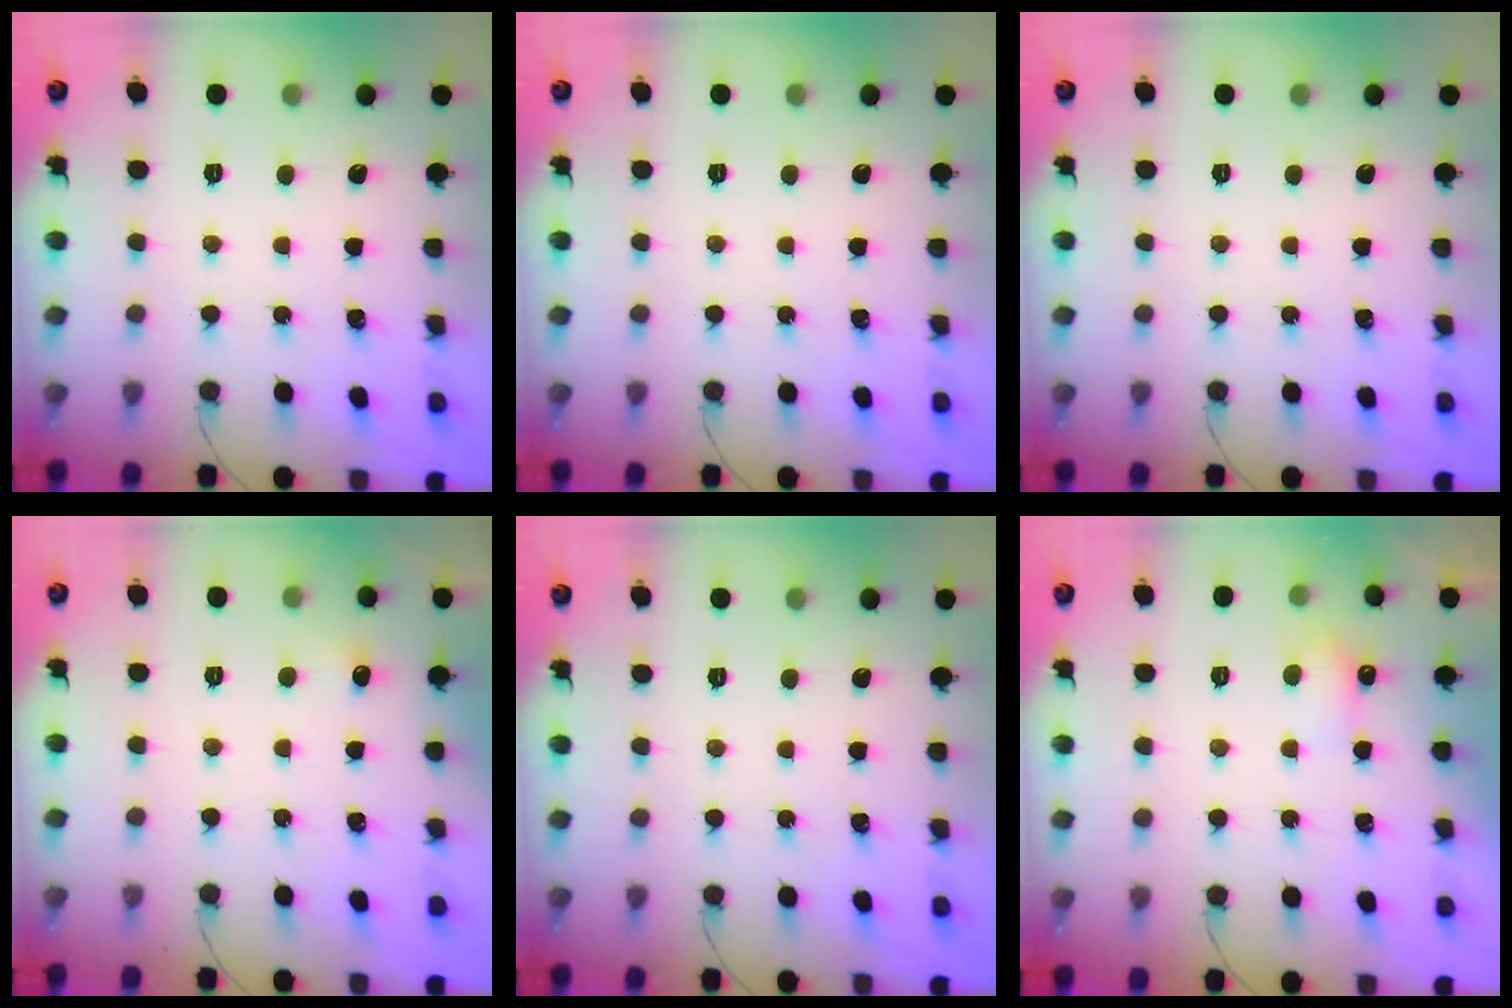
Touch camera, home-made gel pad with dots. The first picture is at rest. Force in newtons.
{"total": 0.0}
{"total": 0.0}
{"total": 3.4, "press": 3.3, "slide": 0.9}
{"total": 0.0}
{"total": 3.7, "press": 3.6, "slide": 1.1}